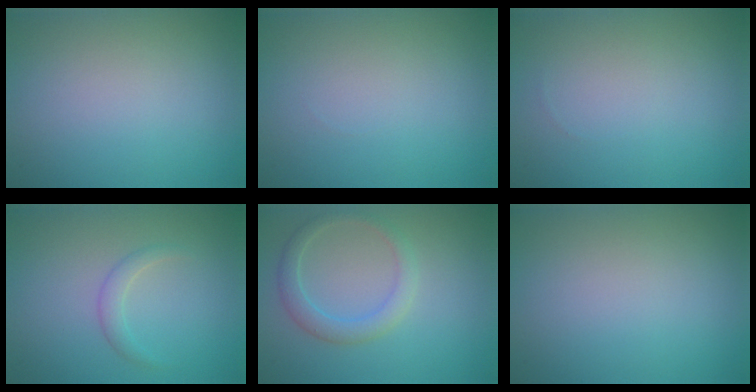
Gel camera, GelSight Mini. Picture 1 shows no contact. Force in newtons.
{"total": 0.0}
{"total": 0.0}
{"total": 1.2, "press": 1.2, "slide": 0.0}
{"total": 2.3, "press": 2.3, "slide": 0.2}
{"total": 0.0}